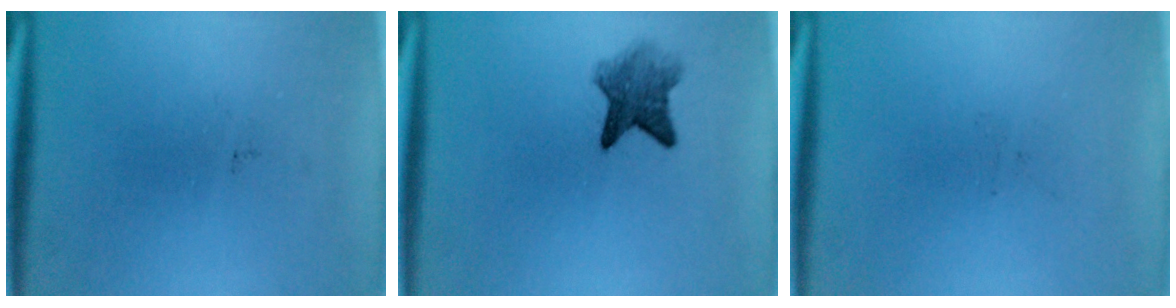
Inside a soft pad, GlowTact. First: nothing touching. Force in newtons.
{"total": 4.7}
{"total": 0.0}